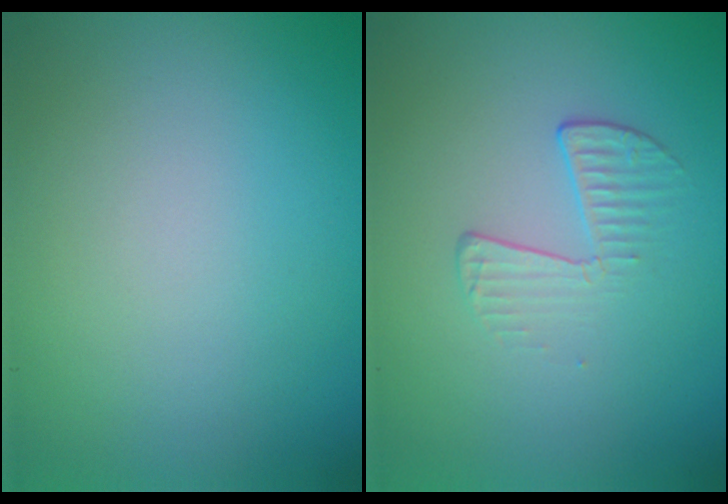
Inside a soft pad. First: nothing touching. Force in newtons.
{"total": 1.9, "press": 0.7, "slide": 1.8}